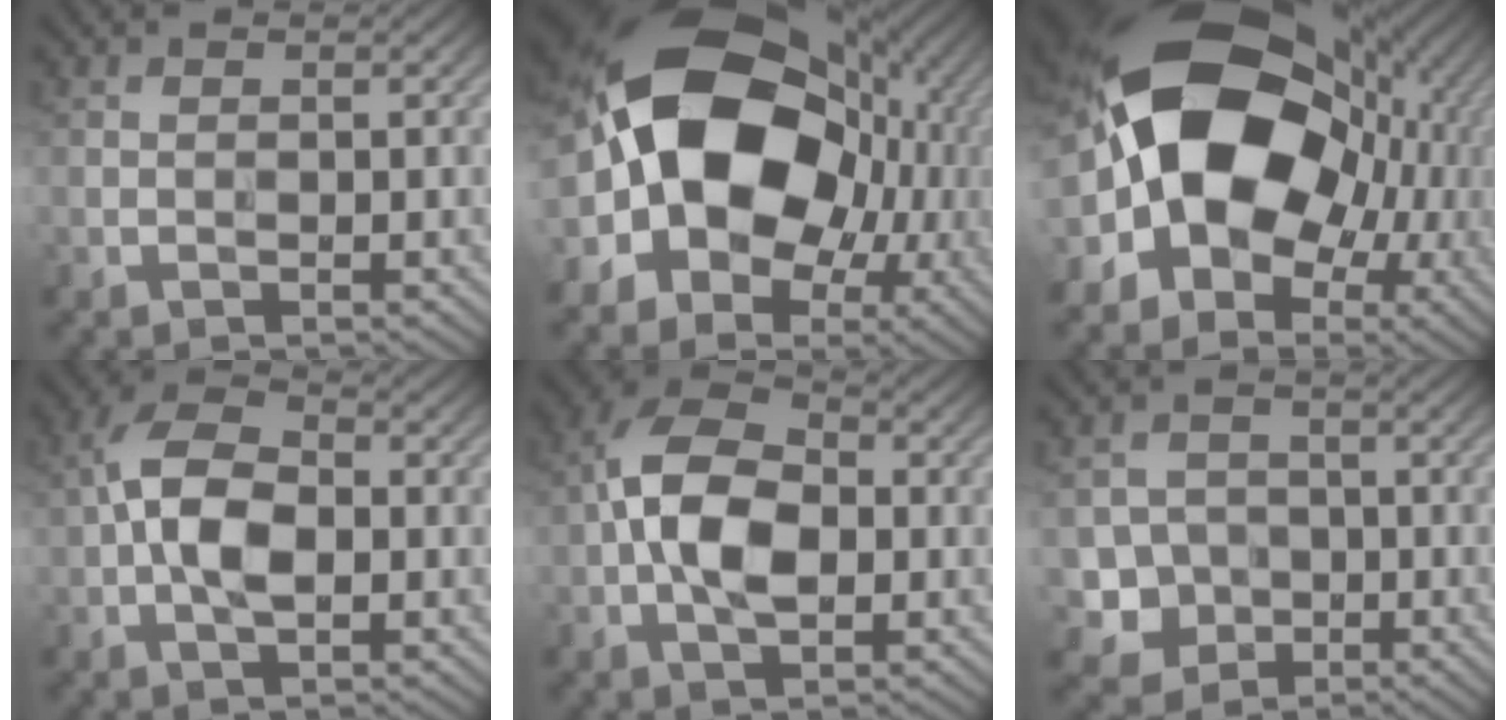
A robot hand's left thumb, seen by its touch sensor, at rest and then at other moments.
{"total": 19.6, "force": [0.3, 14.7, 13.0], "torque": [-0.241, -0.009, 0.008]}
{"total": 19.6, "force": [0.3, 14.7, 13.0], "torque": [-0.235, -0.008, 0.012]}
{"total": 7.3, "force": [-0.7, 3.8, 6.2], "torque": [-0.136, 0.013, -0.021]}
{"total": 9.6, "force": [-0.9, 5.4, 7.8], "torque": [-0.171, 0.013, -0.022]}
{"total": 4.8, "force": [-1.7, 4.3, 1.3], "torque": [-0.030, -0.007, -0.049]}